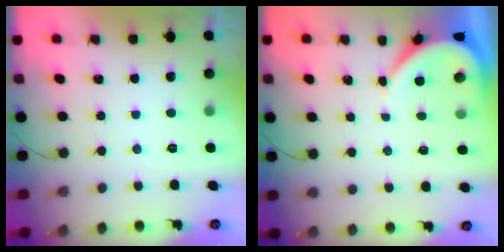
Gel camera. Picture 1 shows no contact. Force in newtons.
{"total": 3.7, "press": 3.7, "slide": 0.3}